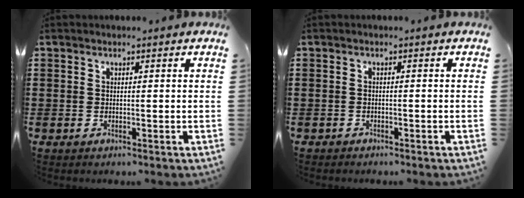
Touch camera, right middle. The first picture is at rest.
{"total": 0.8, "force": [-0.8, 0.2, 0.0], "torque": [-0.001, 0.001, -0.017]}